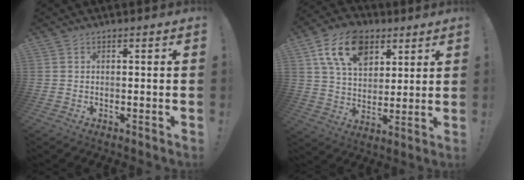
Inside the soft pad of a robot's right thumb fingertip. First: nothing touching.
{"total": 16.6, "force": [8.0, 10.8, 9.7], "torque": [-0.152, -0.030, 0.150]}